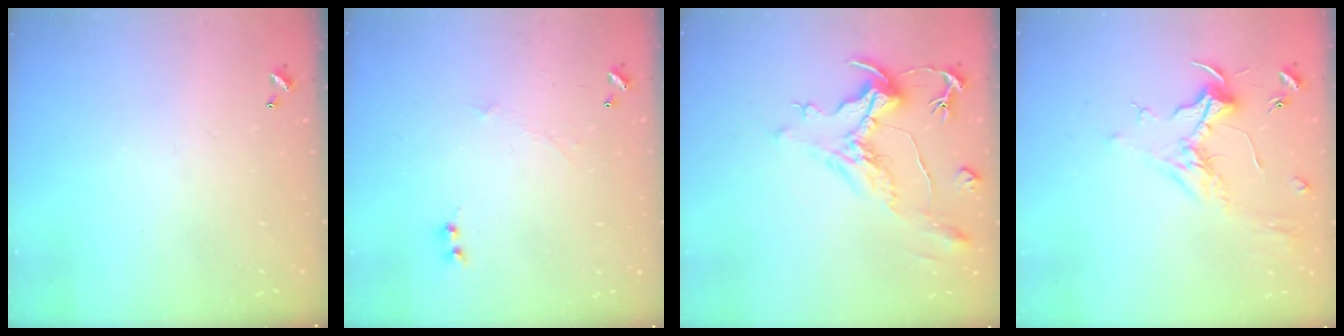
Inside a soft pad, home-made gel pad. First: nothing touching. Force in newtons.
{"total": 0.0}
{"total": 1.8, "press": 0.8, "slide": 1.5}
{"total": 2.0, "press": 1.9, "slide": 0.7}